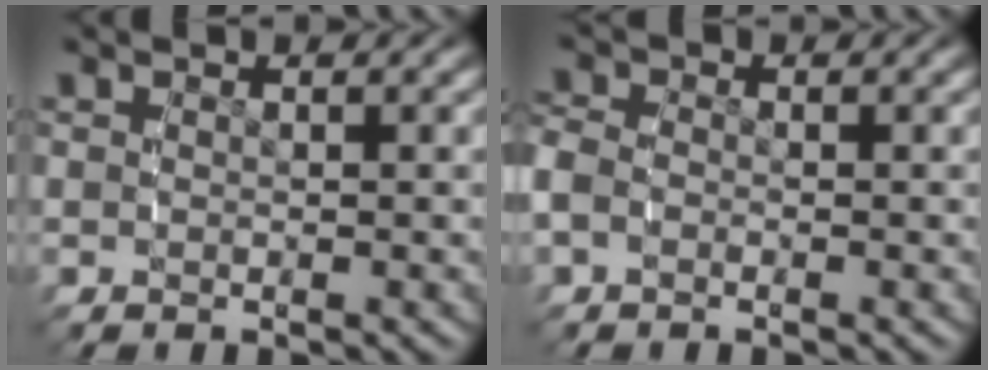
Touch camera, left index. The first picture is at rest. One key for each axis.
{"total": 2.1, "fx": -0.6, "fy": 1.8, "fz": 0.9, "tx": -0.037, "ty": -0.003, "tz": -0.013}